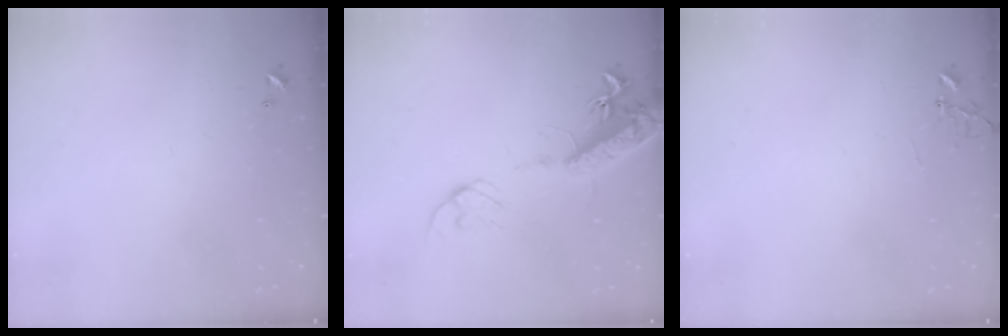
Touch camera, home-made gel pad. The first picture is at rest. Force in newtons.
{"total": 16.1, "press": 15.7, "slide": 3.6}
{"total": 4.3, "press": 4.3, "slide": 0.3}